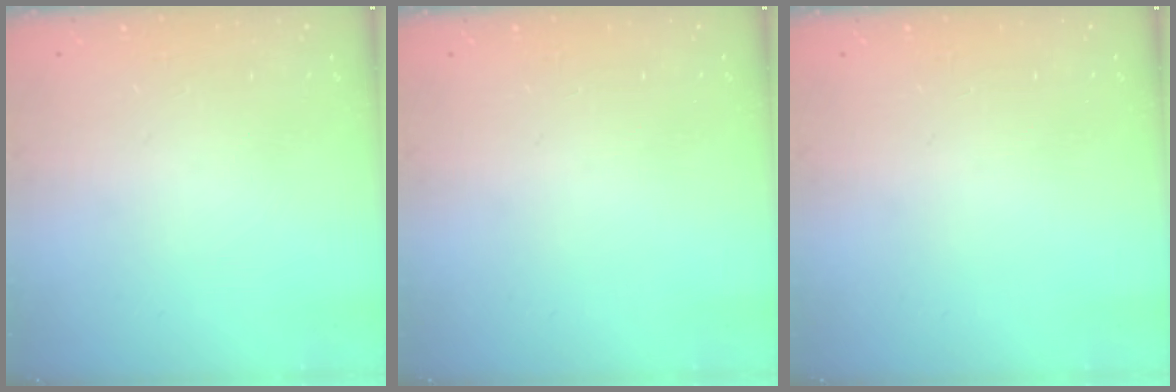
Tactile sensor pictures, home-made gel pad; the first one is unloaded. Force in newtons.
{"total": 0.0}
{"total": 0.0}